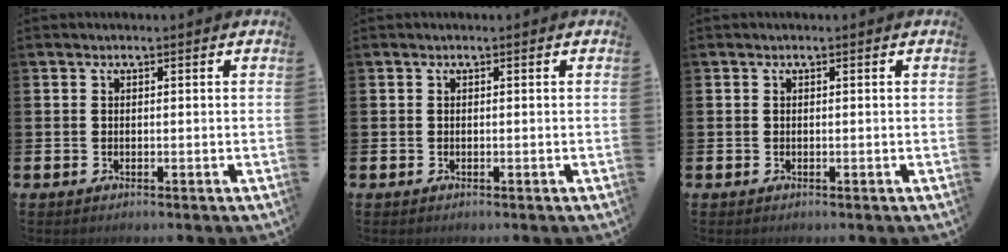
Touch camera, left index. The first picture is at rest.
{"total": 0.0}
{"total": 0.0}